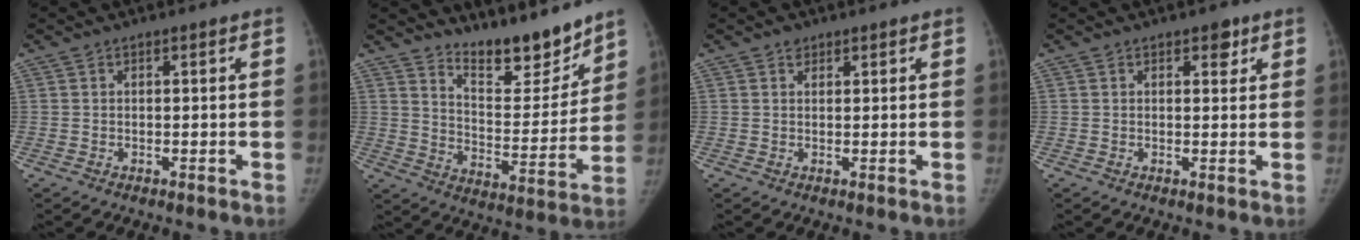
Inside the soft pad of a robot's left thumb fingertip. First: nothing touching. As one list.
[{"total": 13.3, "force": [11.9, 3.6, 4.9], "torque": [-0.039, -0.097, 0.202]}, {"total": 1.4, "force": [0.9, 1.0, 0.3], "torque": [0.008, -0.005, 0.012]}, {"total": 2.5, "force": [1.4, 1.5, 1.4], "torque": [-0.001, -0.005, 0.018]}]